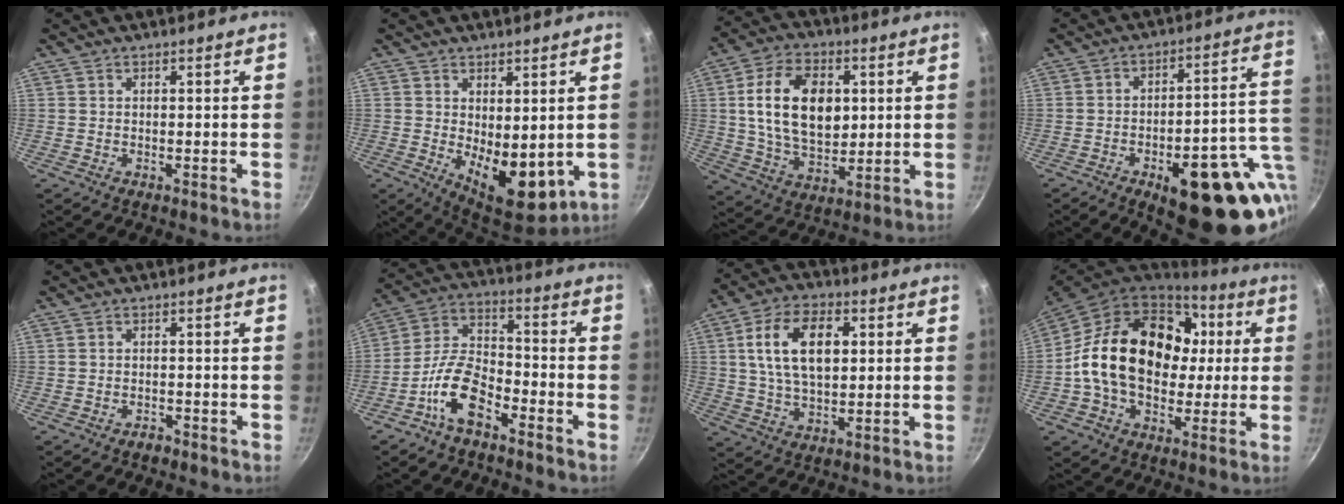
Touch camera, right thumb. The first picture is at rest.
{"total": 10.8, "force": [0.1, 5.9, 9.1], "torque": [-0.106, -0.030, 0.017]}
{"total": 16.8, "force": [2.9, 10.8, 12.6], "torque": [-0.197, -0.002, 0.050]}
{"total": 23.5, "force": [-7.0, 9.2, 20.5], "torque": [-0.221, 0.017, -0.085]}
{"total": 1.5, "force": [-1.2, 0.7, 0.5], "torque": [-0.005, 0.016, -0.017]}
{"total": 11.4, "force": [-6.5, 5.5, 7.5], "torque": [-0.138, 0.056, -0.138]}
{"total": 14.2, "force": [2.9, 8.4, 11.0], "torque": [-0.178, 0.007, 0.047]}
{"total": 24.2, "force": [2.3, 17.4, 16.7], "torque": [-0.266, 0.031, 0.036]}